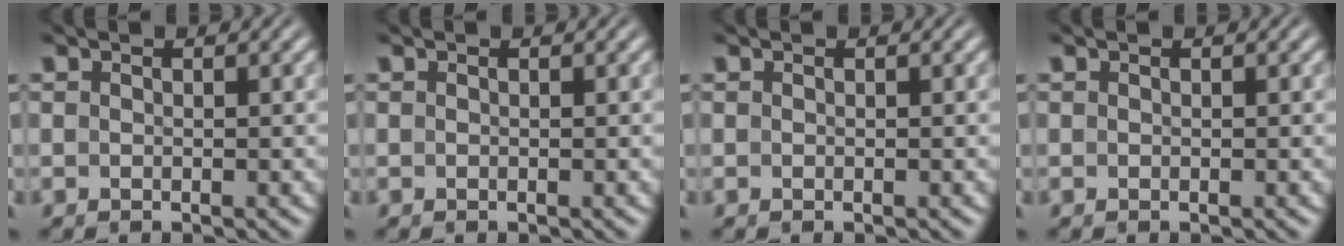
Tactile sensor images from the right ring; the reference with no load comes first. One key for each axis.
{"total": 0.0}
{"total": 0.0}
{"total": 0.0}